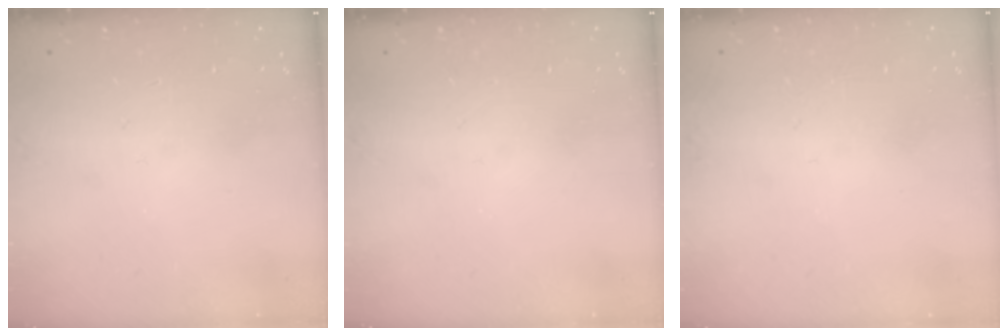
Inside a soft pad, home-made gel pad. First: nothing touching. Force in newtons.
{"total": 0.0}
{"total": 0.7, "press": 0.7, "slide": 0.3}